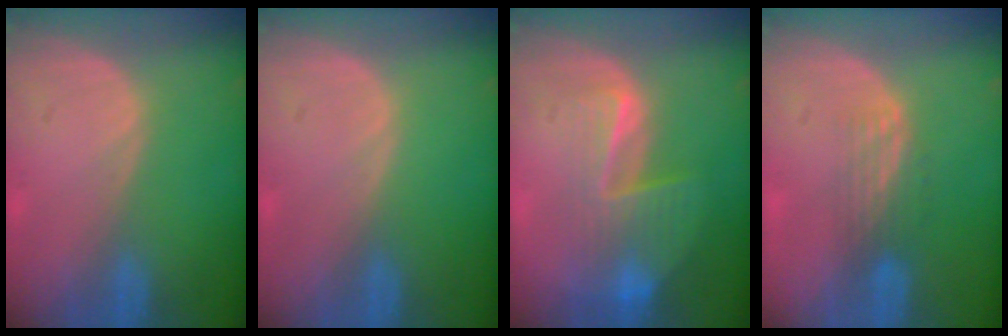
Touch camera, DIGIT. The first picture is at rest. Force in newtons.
{"total": 0.0}
{"total": 7.8, "press": 6.9, "slide": 3.7}
{"total": 3.4, "press": 2.9, "slide": 1.8}